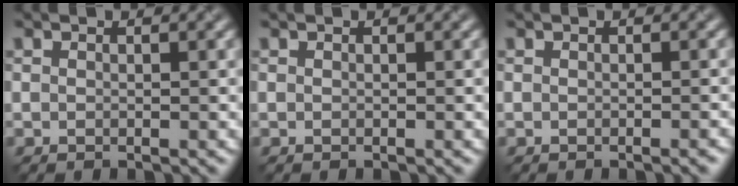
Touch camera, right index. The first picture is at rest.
{"total": 0.0}
{"total": 1.1, "force": [-0.5, 0.3, 0.9], "torque": [-0.005, 0.001, -0.010]}